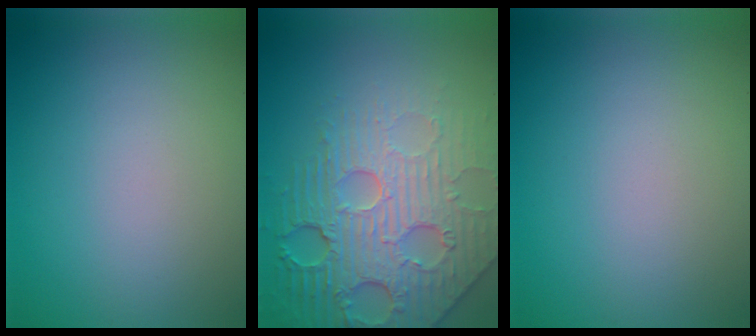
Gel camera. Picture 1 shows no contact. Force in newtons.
{"total": 7.0, "press": 5.7, "slide": 4.0}
{"total": 0.0}